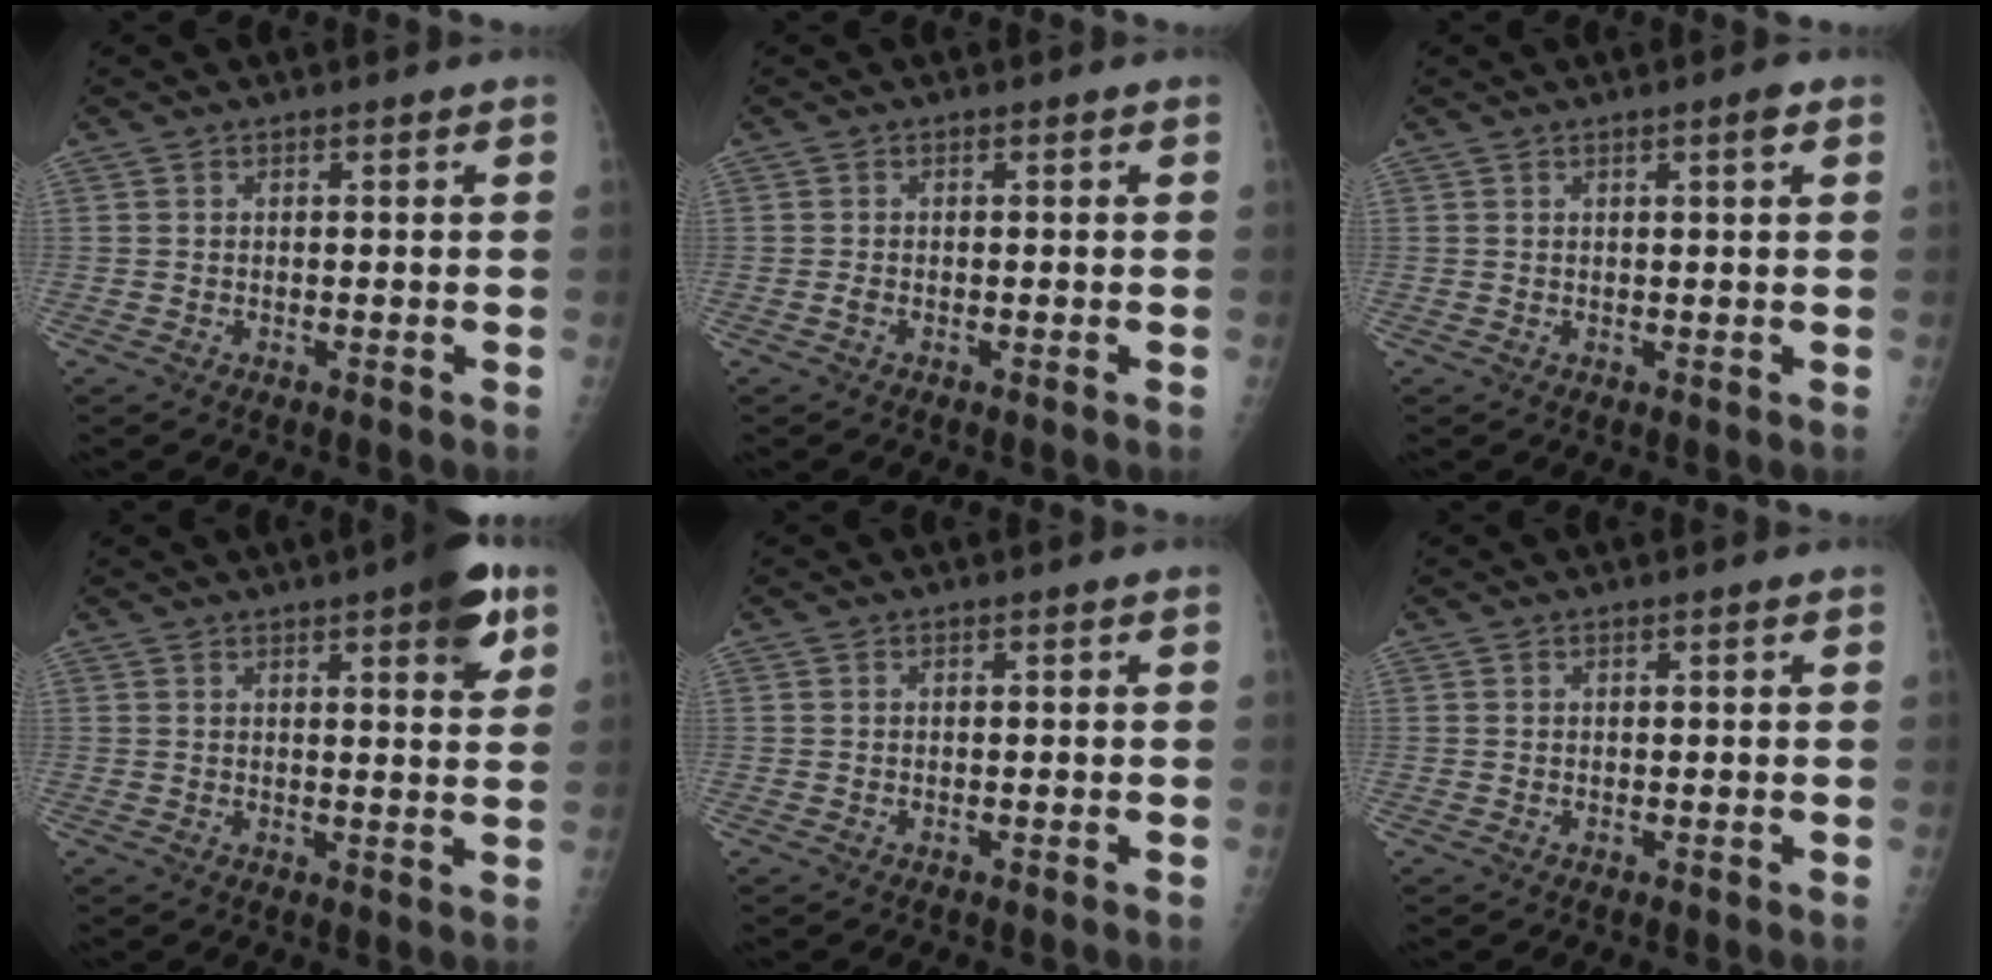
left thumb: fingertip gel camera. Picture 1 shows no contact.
{"total": 0.7, "force": [-0.1, 0.3, 0.6], "torque": [-0.012, 0.000, -0.001]}
{"total": 2.0, "force": [1.0, 0.1, 1.7], "torque": [-0.027, -0.003, 0.014]}
{"total": 8.5, "force": [4.5, 2.2, 6.9], "torque": [-0.074, -0.016, 0.053]}
{"total": 0.0}
{"total": 0.5, "force": [0.3, 0.0, 0.4], "torque": [-0.009, 0.000, 0.006]}